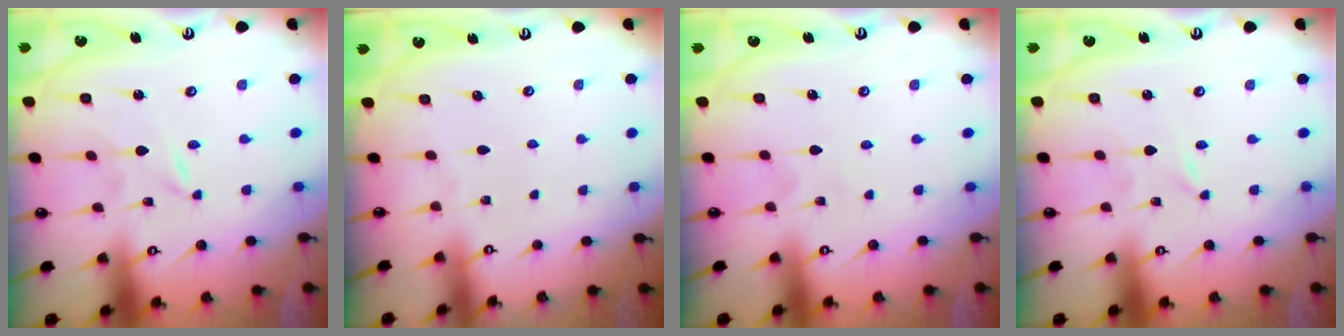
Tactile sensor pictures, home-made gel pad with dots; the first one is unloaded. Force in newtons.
{"total": 0.0}
{"total": 2.9, "press": 2.9, "slide": 0.3}
{"total": 0.0}